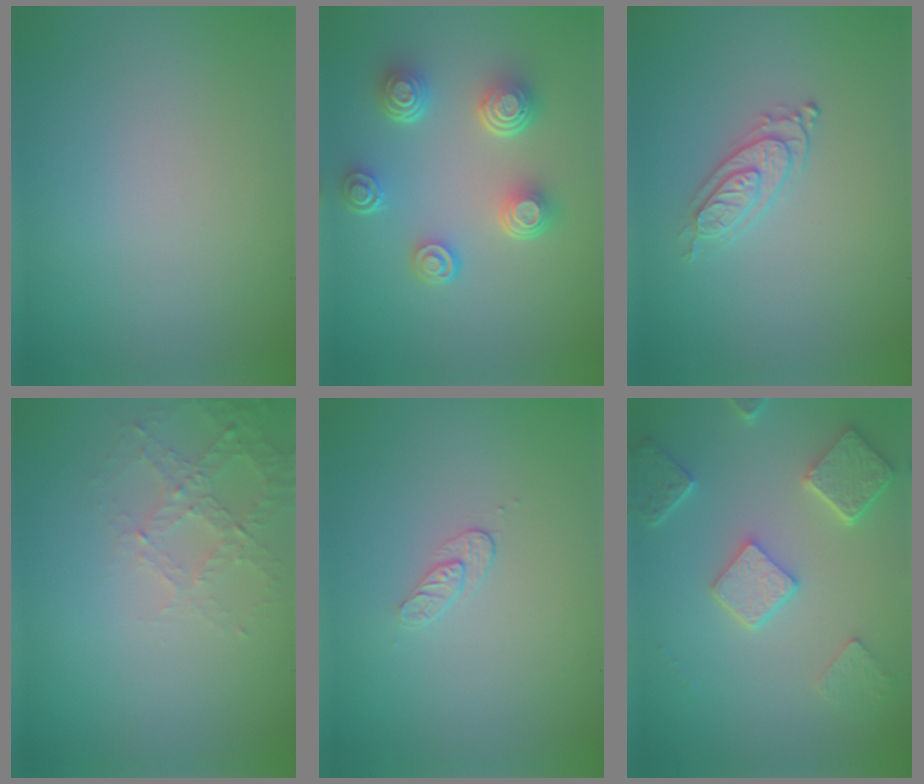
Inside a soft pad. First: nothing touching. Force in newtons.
{"total": 5.1, "press": 3.8, "slide": 3.4}
{"total": 2.2, "press": 2.0, "slide": 0.7}
{"total": 2.6, "press": 2.5, "slide": 0.8}
{"total": 1.2, "press": 0.6, "slide": 1.0}
{"total": 4.9, "press": 3.9, "slide": 2.8}